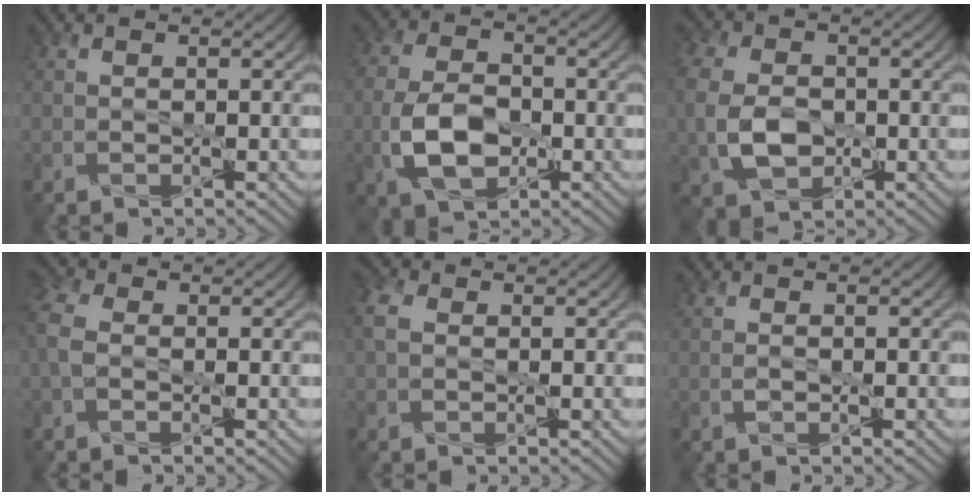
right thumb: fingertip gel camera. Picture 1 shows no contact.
{"total": 7.6, "force": [-2.4, 4.7, 5.5], "torque": [-0.128, -0.003, -0.050]}
{"total": 8.1, "force": [-1.3, 5.8, 5.6], "torque": [-0.158, -0.004, -0.032]}
{"total": 5.2, "force": [-0.5, 3.4, 3.9], "torque": [-0.116, 0.005, -0.017]}
{"total": 4.2, "force": [0.4, 3.0, 2.8], "torque": [-0.082, 0.011, 0.000]}
{"total": 1.0, "force": [-0.5, 0.5, 0.8], "torque": [-0.019, -0.001, -0.010]}